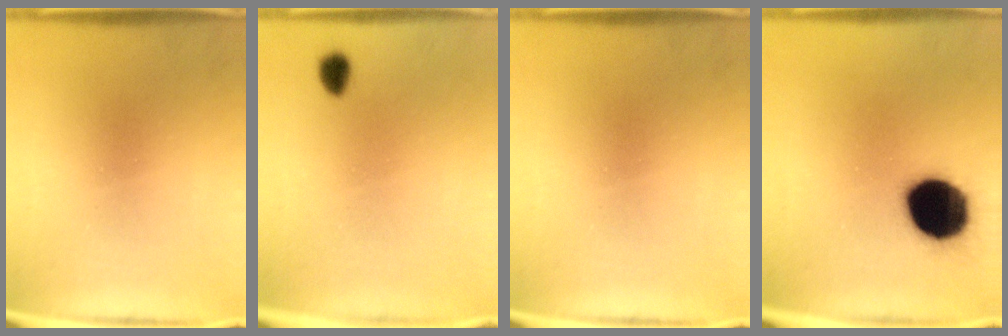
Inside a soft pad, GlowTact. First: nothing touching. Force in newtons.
{"total": 3.0}
{"total": 0.0}
{"total": 19.3}